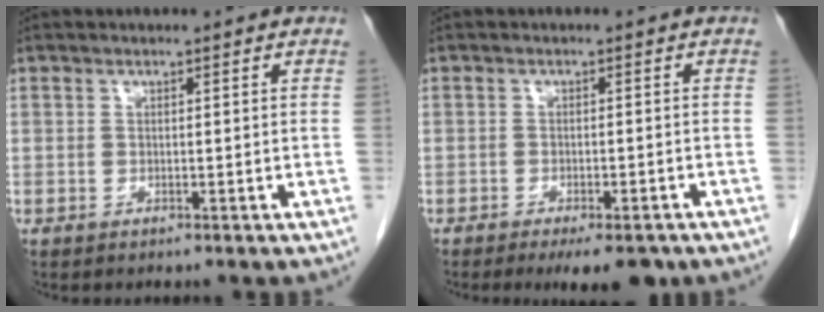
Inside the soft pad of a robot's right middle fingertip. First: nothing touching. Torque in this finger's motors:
{"motor_torque": [0.24, -0.18, 0.08, 0.02]}